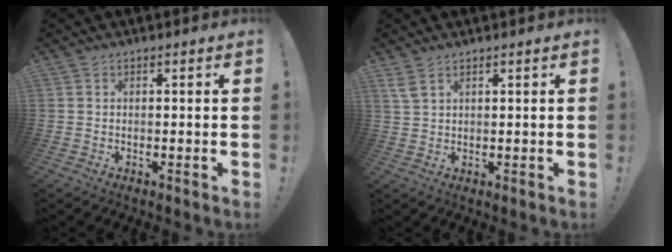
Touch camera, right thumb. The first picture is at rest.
{"total": 3.4, "force": [2.2, 1.2, 2.3], "torque": [-0.052, -0.005, 0.044]}